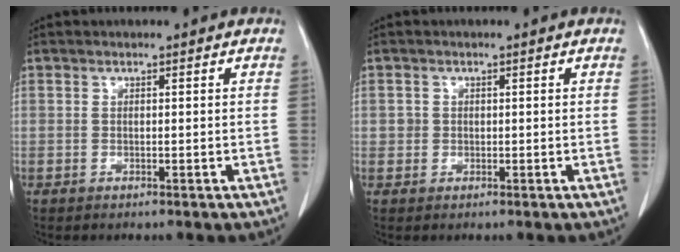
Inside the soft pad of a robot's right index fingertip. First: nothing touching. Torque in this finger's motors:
{"motor_torque": [-0.05, 0.03, 0.02, 0.00]}